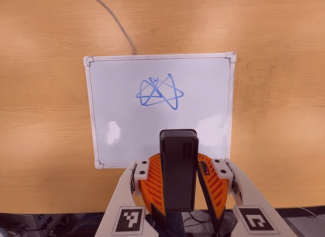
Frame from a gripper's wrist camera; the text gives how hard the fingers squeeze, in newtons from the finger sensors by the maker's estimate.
{"total": 5.4, "left": 4.6, "right": 6.1}